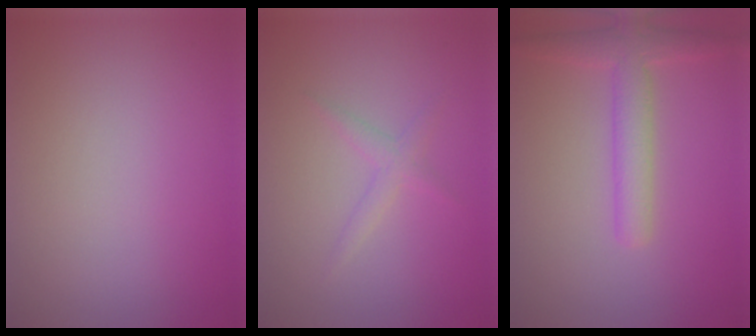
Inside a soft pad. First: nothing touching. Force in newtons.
{"total": 1.3, "press": 1.3, "slide": 0.0}
{"total": 3.5, "press": 3.5, "slide": 0.2}